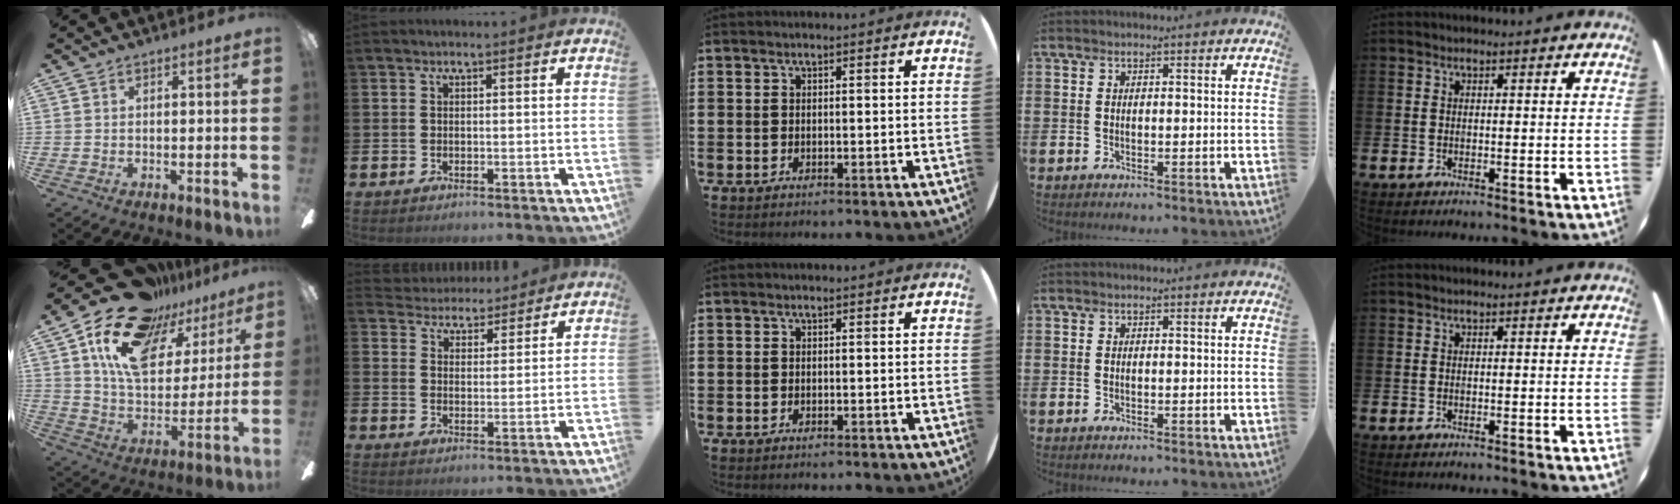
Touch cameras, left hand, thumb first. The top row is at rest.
{"thumb": {"total": 21.1, "force": [12.8, 11.5, 12.1], "torque": [-0.222, -0.067, 0.228]}, "index": {"total": 4.1, "force": [3.9, 1.2, -0.6], "torque": [-0.014, -0.024, 0.071]}}